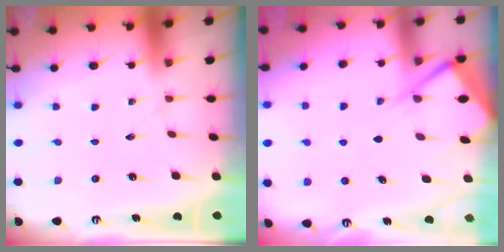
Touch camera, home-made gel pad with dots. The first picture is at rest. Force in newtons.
{"total": 6.9, "press": 6.9, "slide": 0.6}